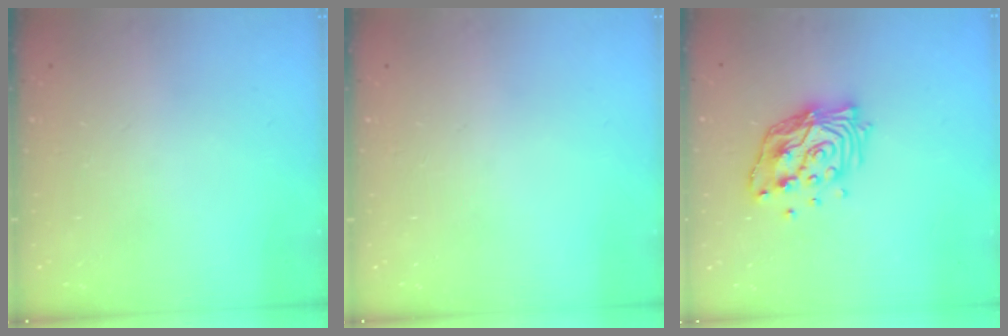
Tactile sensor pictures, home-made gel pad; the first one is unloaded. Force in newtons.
{"total": 0.0}
{"total": 14.3, "press": 14.2, "slide": 1.4}